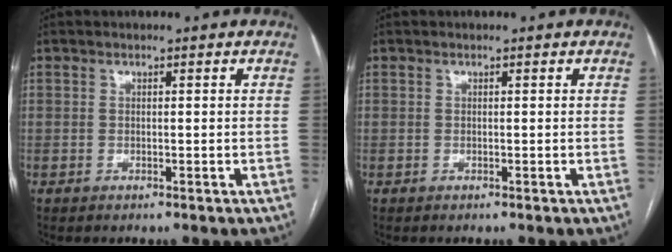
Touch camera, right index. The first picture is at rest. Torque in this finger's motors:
{"motor_torque": [0.00, 0.00, 0.00, 0.00]}